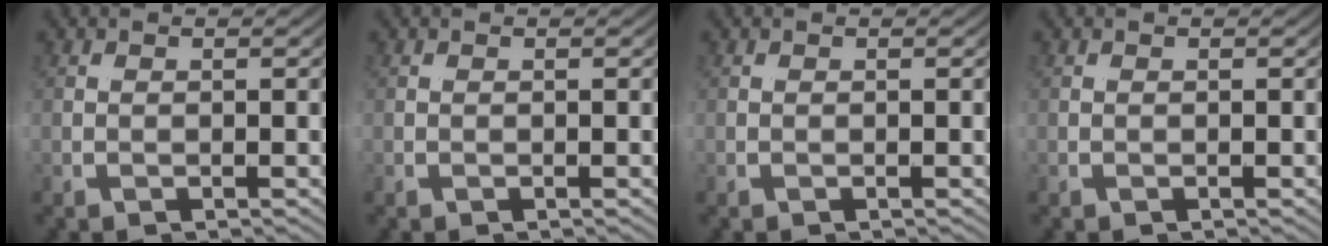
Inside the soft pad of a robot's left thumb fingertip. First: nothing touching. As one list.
[{"total": 0.0}, {"total": 0.0}, {"total": 0.0}]